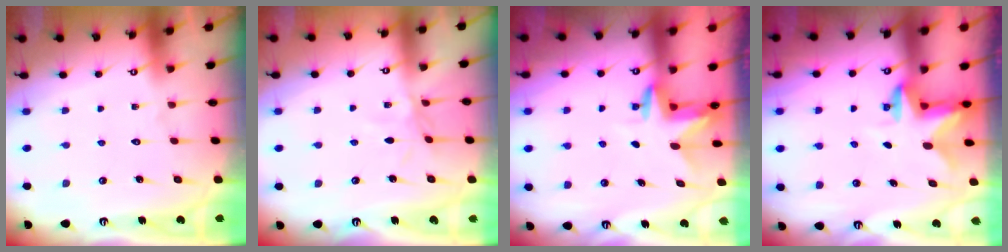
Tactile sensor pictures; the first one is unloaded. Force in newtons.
{"total": 3.2, "press": 3.2, "slide": 0.2}
{"total": 3.4, "press": 3.4, "slide": 0.3}
{"total": 2.6, "press": 2.6, "slide": 0.4}